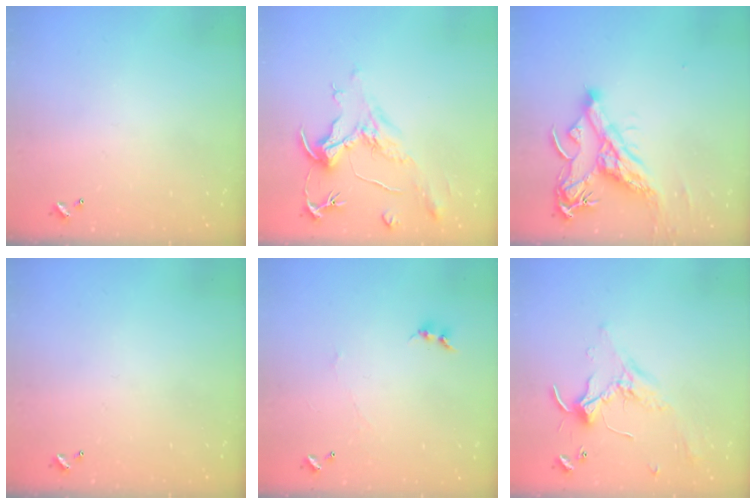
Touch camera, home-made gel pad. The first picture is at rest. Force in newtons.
{"total": 2.0, "press": 1.5, "slide": 1.3}
{"total": 9.5, "press": 9.3, "slide": 1.6}
{"total": 0.0}
{"total": 0.6, "press": 0.3, "slide": 0.5}
{"total": 1.7, "press": 1.6, "slide": 0.2}